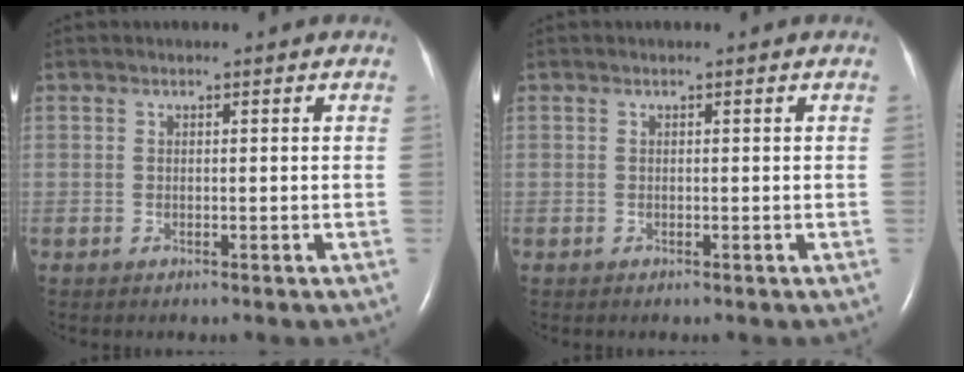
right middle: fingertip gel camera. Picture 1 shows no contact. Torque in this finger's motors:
{"motor_torque": [-0.14, -0.16, 0.00, 0.00]}